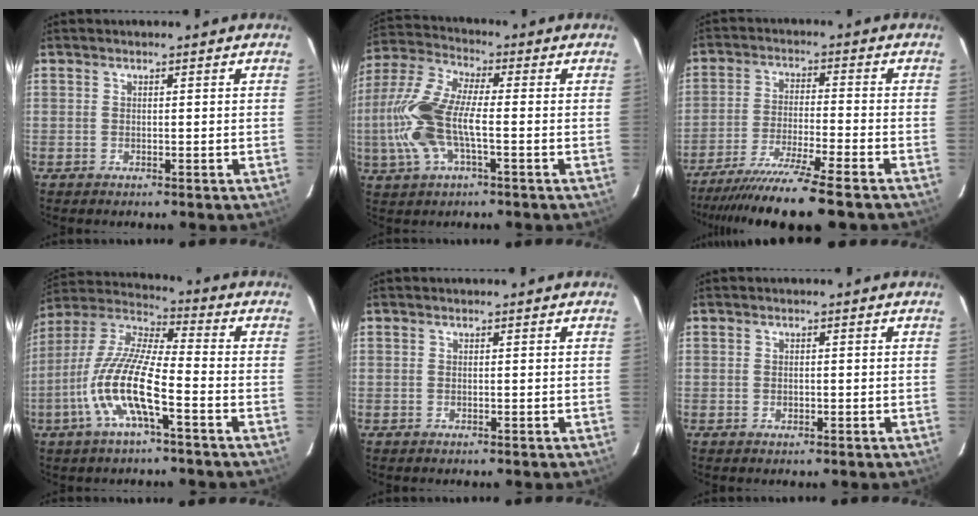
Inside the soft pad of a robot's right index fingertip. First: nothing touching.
{"total": 14.7, "force": [-2.4, 5.6, 13.3], "torque": [-0.295, 0.006, -0.052]}
{"total": 14.5, "force": [-12.4, -0.7, 7.5], "torque": [-0.154, -0.027, -0.207]}
{"total": 14.1, "force": [-5.5, 2.6, 12.7], "torque": [-0.262, -0.005, -0.115]}
{"total": 0.0}
{"total": 1.0, "force": [-0.3, 0.9, 0.5], "torque": [-0.007, 0.000, -0.003]}